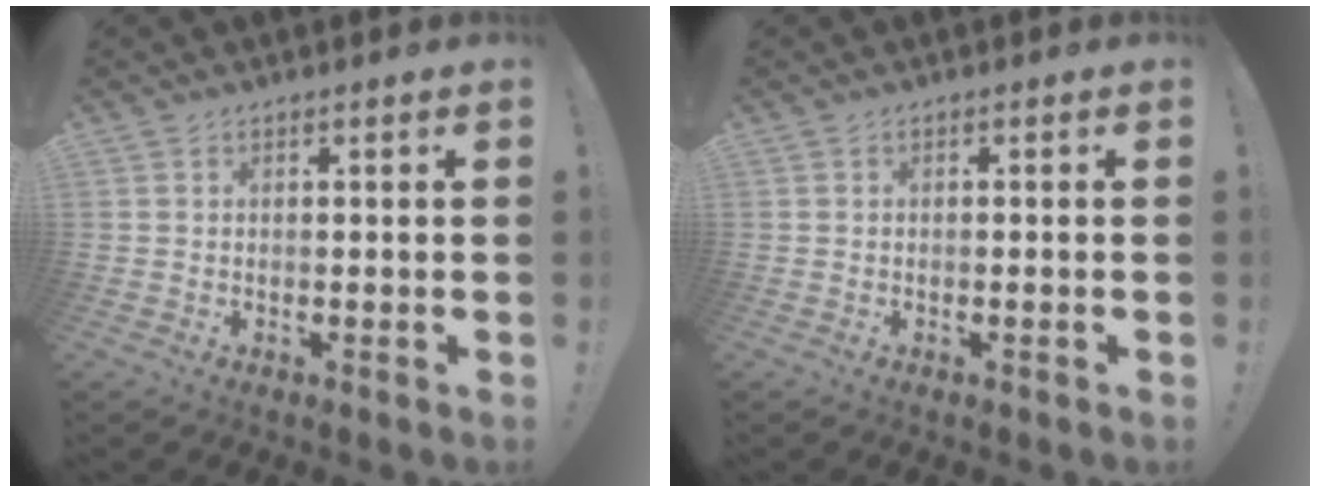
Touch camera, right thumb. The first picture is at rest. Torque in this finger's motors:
{"motor_torque": [-0.27, -0.42, 0.20, -0.28, -0.02]}